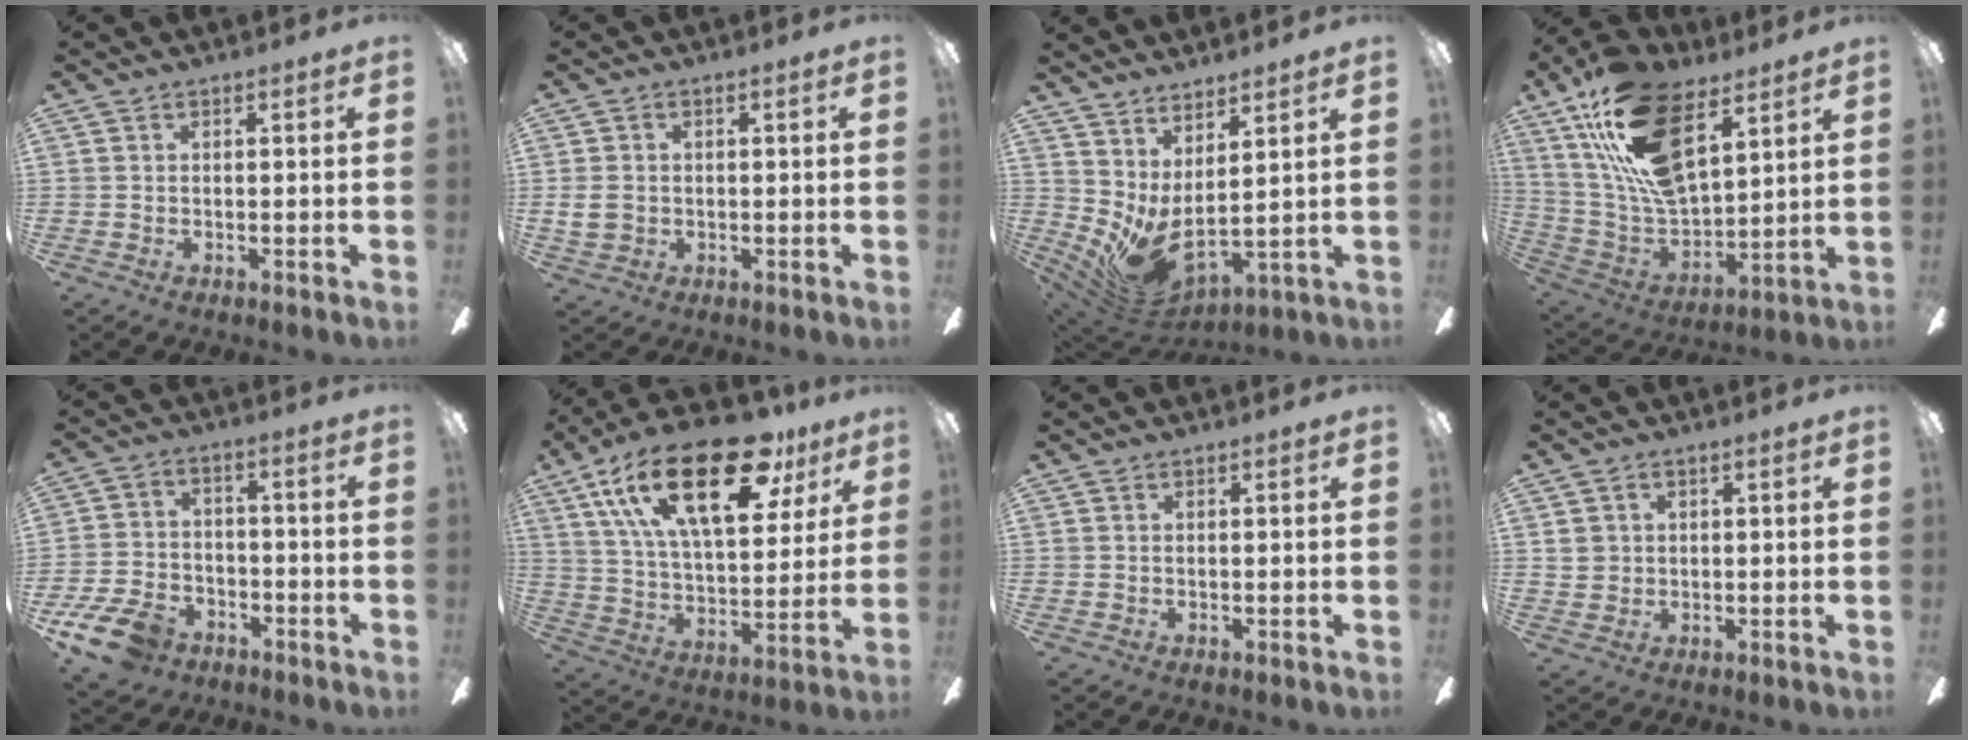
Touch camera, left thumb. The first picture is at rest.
{"total": 3.7, "force": [-0.2, 2.9, 2.2], "torque": [-0.046, 0.006, -0.004]}
{"total": 8.8, "force": [-0.4, 3.4, 8.1], "torque": [-0.164, -0.030, 0.005]}
{"total": 22.9, "force": [12.2, 11.5, 15.6], "torque": [-0.315, -0.052, 0.219]}
{"total": 11.0, "force": [-7.3, 6.3, 5.2], "torque": [-0.117, 0.041, -0.136]}
{"total": 28.8, "force": [14.8, 12.9, 21.1], "torque": [-0.359, -0.063, 0.246]}
{"total": 0.0}
{"total": 2.7, "force": [0.6, 2.5, 0.7], "torque": [-0.011, 0.001, 0.009]}